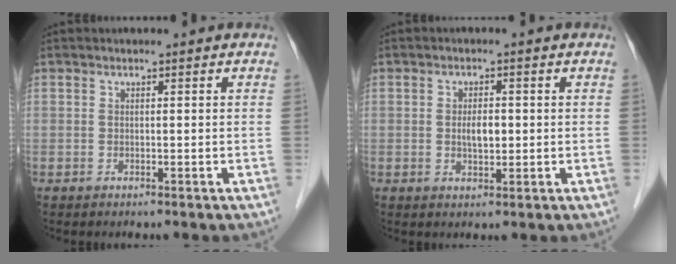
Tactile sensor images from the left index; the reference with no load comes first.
{"total": 2.8, "force": [0.1, 1.2, 2.5], "torque": [-0.046, 0.000, 0.002]}